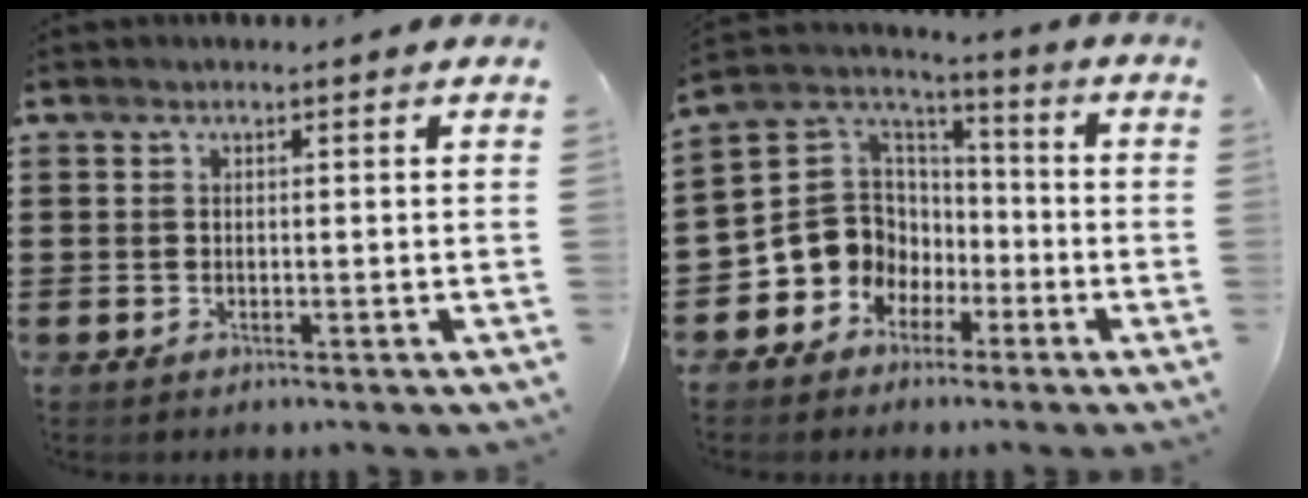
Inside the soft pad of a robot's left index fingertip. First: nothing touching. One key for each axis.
{"total": 9.5, "fx": -2.6, "fy": 8.8, "fz": 2.4, "tx": -0.091, "ty": -0.002, "tz": -0.045}